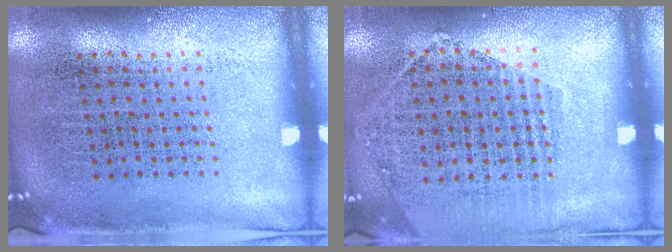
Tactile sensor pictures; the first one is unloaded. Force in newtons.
{"total": 1.2, "press": 1.1, "slide": 0.5}